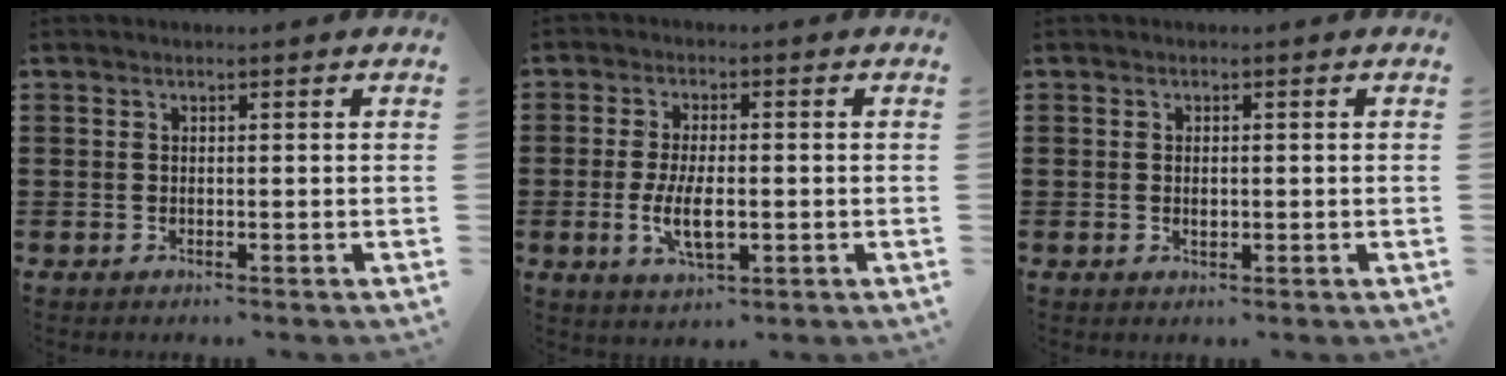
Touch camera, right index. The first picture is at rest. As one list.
[{"total": 6.3, "force": [-1.1, 2.7, 5.6], "torque": [-0.108, -0.006, -0.025]}, {"total": 1.3, "force": [0.0, 0.6, 1.2], "torque": [-0.022, 0.004, -0.001]}]